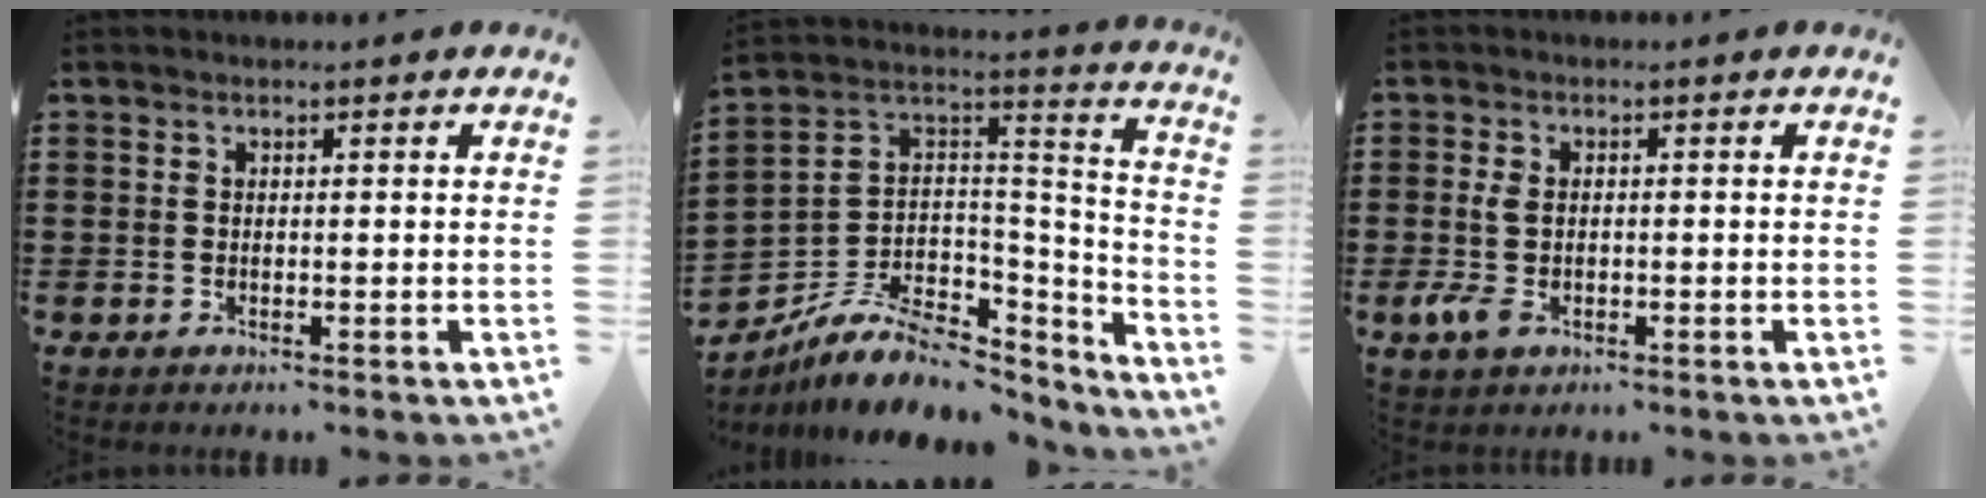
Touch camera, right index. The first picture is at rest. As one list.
[{"total": 9.5, "force": [-6.0, 5.5, 5.0], "torque": [-0.102, 0.014, -0.107]}, {"total": 3.5, "force": [-0.8, 2.0, 2.8], "torque": [-0.080, -0.008, -0.022]}]